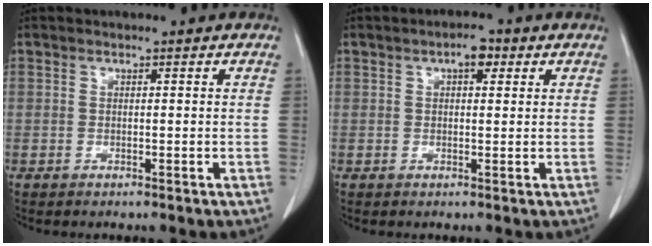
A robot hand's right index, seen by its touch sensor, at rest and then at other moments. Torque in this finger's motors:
{"motor_torque": [0.30, 0.14, 0.04, 0.03]}